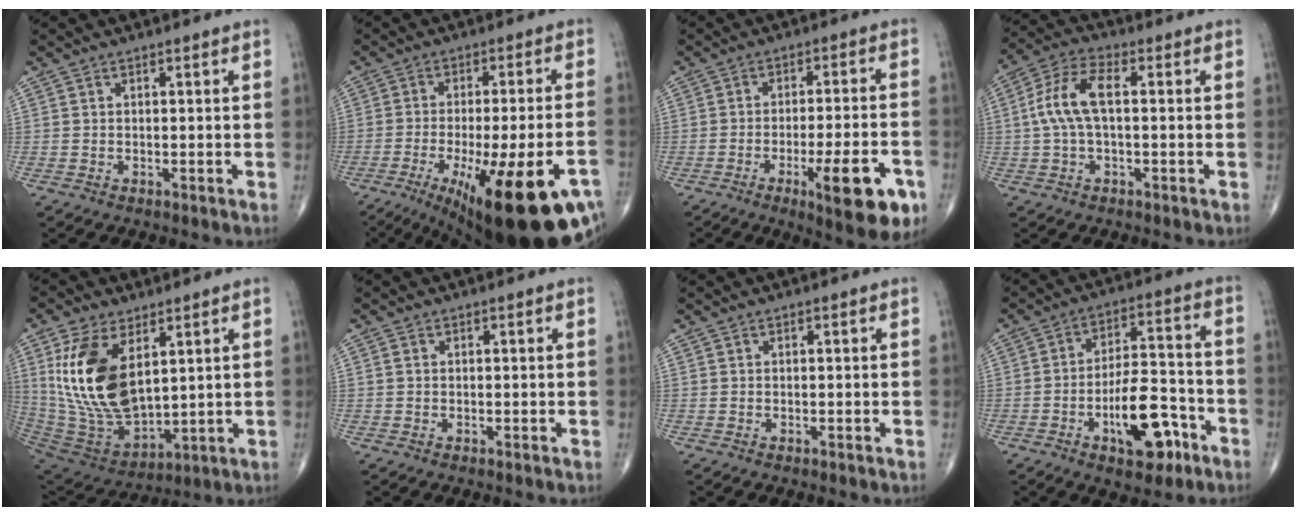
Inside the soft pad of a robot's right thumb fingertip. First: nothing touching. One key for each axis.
{"total": 26.6, "fx": -12.4, "fy": 7.2, "fz": 22.5, "tx": -0.273, "ty": 0.013, "tz": -0.168}
{"total": 13.8, "fx": -5.9, "fy": 3.3, "fz": 12.0, "tx": -0.164, "ty": 0.014, "tz": -0.076}
{"total": 9.2, "fx": 0.6, "fy": 4.1, "fz": 8.2, "tx": -0.183, "ty": 0.029, "tz": 0.008}
{"total": 19.4, "fx": 5.6, "fy": 10.5, "fz": 15.4, "tx": -0.288, "ty": -0.028, "tz": 0.123}
{"total": 0.6, "fx": 0.1, "fy": 0.4, "fz": 0.3, "tx": -0.006, "ty": 0.001, "tz": 0.000}
{"total": 0.0}
{"total": 13.3, "fx": -5.9, "fy": 6.2, "fz": 10.2, "tx": -0.137, "ty": 0.046, "tz": -0.087}